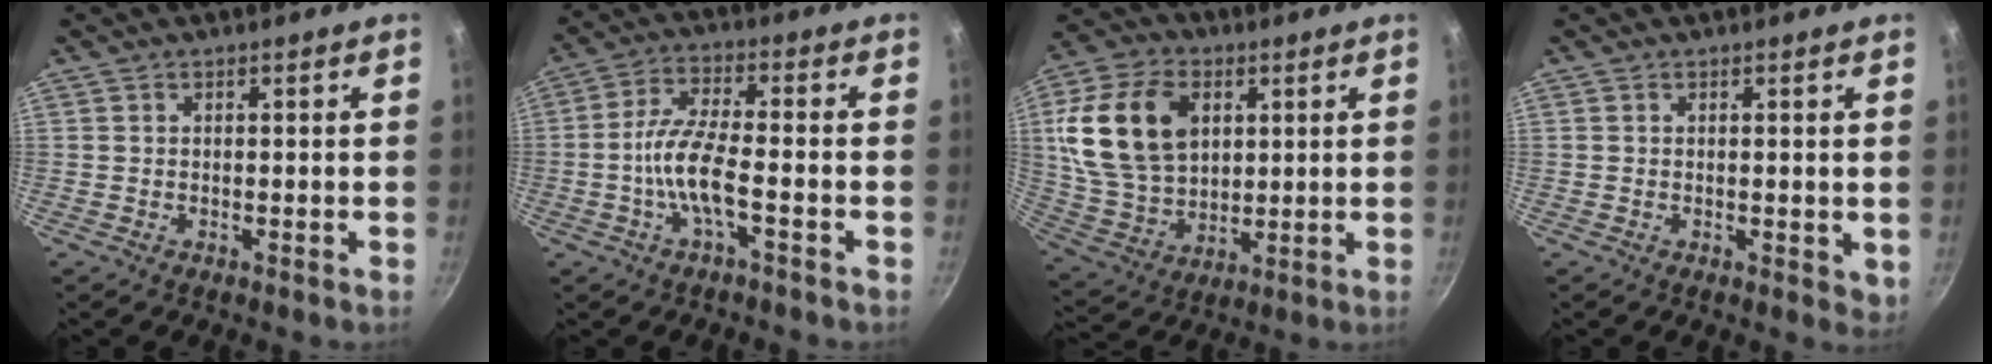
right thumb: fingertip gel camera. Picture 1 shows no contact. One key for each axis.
{"total": 8.2, "fx": -2.8, "fy": 2.2, "fz": 7.3, "tx": -0.152, "ty": 0.028, "tz": -0.062}
{"total": 19.6, "fx": 4.9, "fy": 13.6, "fz": 13.3, "tx": -0.234, "ty": -0.004, "tz": 0.098}
{"total": 2.6, "fx": 0.3, "fy": 1.2, "fz": 2.3, "tx": -0.025, "ty": -0.007, "tz": 0.004}